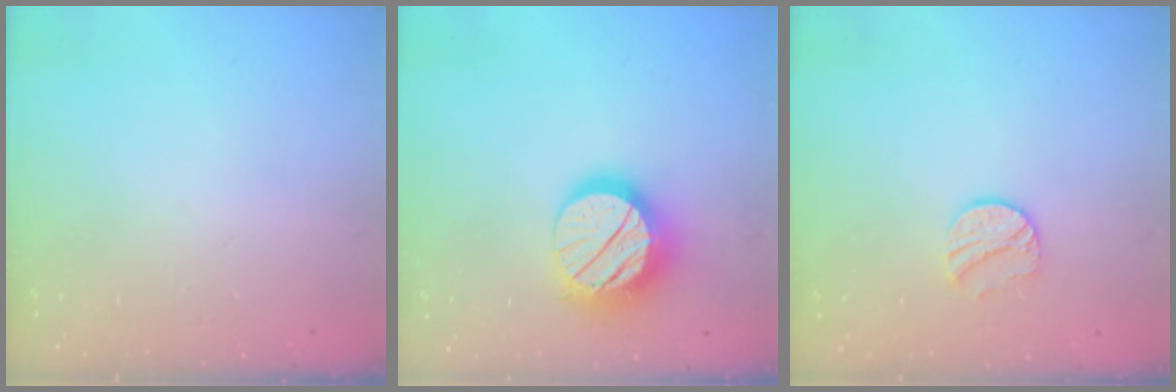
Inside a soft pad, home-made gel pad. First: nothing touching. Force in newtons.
{"total": 16.8, "press": 16.8, "slide": 1.3}
{"total": 9.0, "press": 9.0, "slide": 0.3}